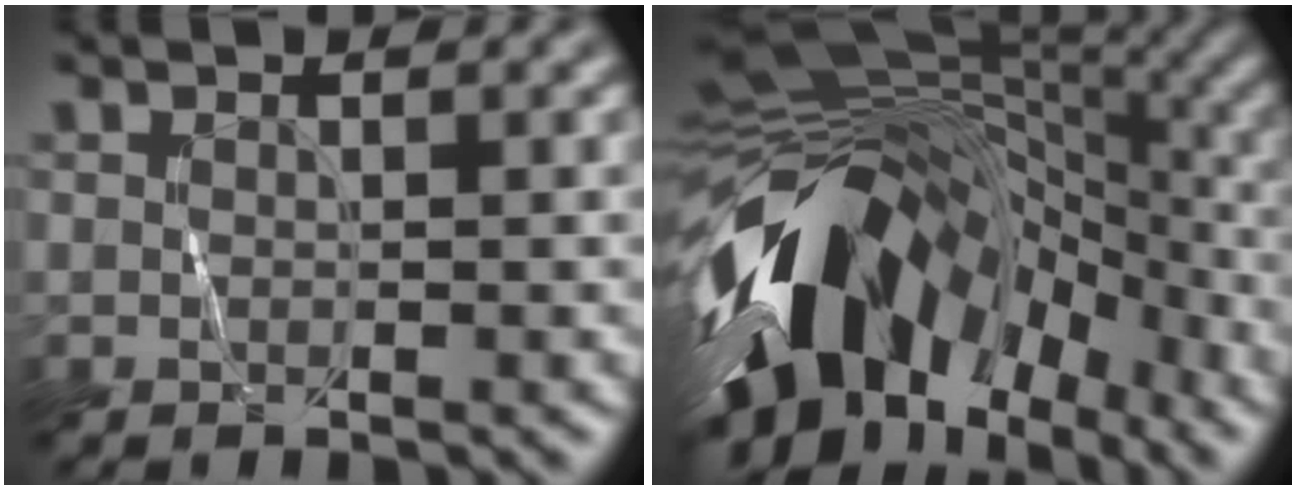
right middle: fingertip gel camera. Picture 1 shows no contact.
{"total": 14.6, "force": [-5.5, 9.5, 9.7], "torque": [-0.175, 0.008, -0.100]}